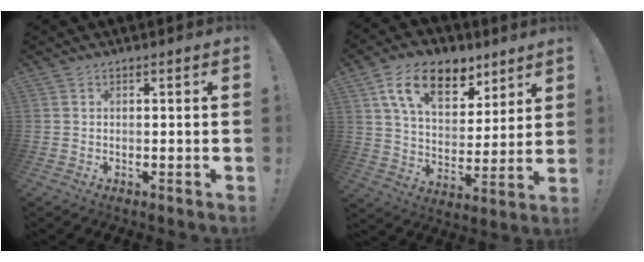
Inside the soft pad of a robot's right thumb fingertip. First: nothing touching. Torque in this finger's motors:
{"motor_torque": [0.06, 2.67, 0.46, -0.07, 0.28]}